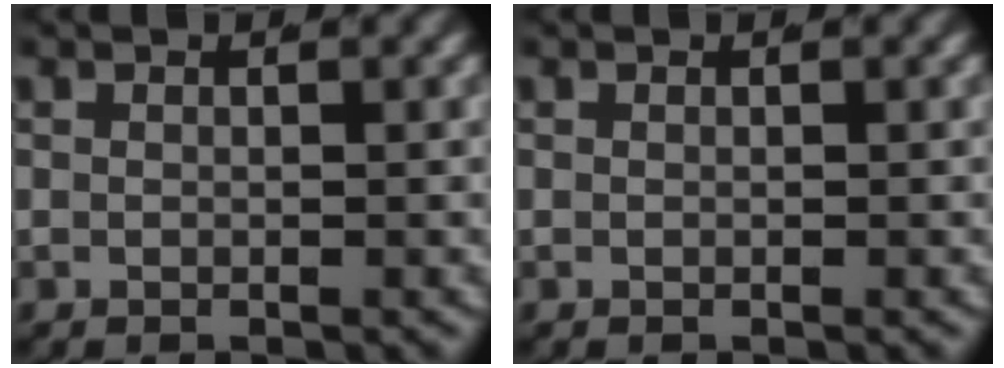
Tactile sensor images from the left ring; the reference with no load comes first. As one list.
[{"total": 0.0}]